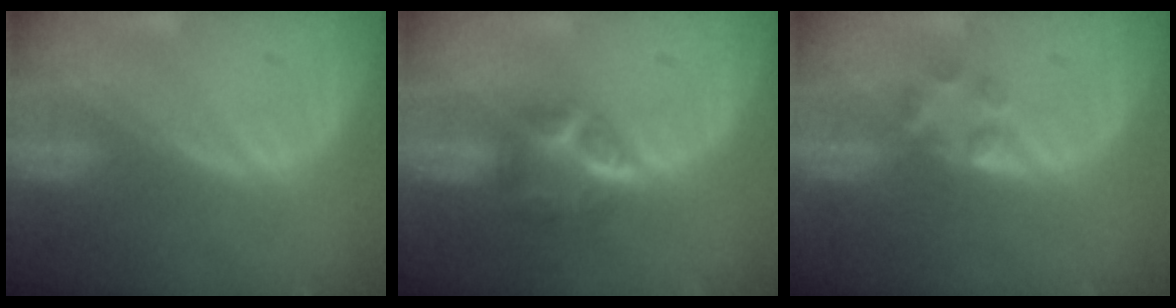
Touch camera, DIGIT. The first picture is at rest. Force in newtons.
{"total": 6.0, "press": 5.5, "slide": 2.5}
{"total": 2.6, "press": 2.6, "slide": 0.2}